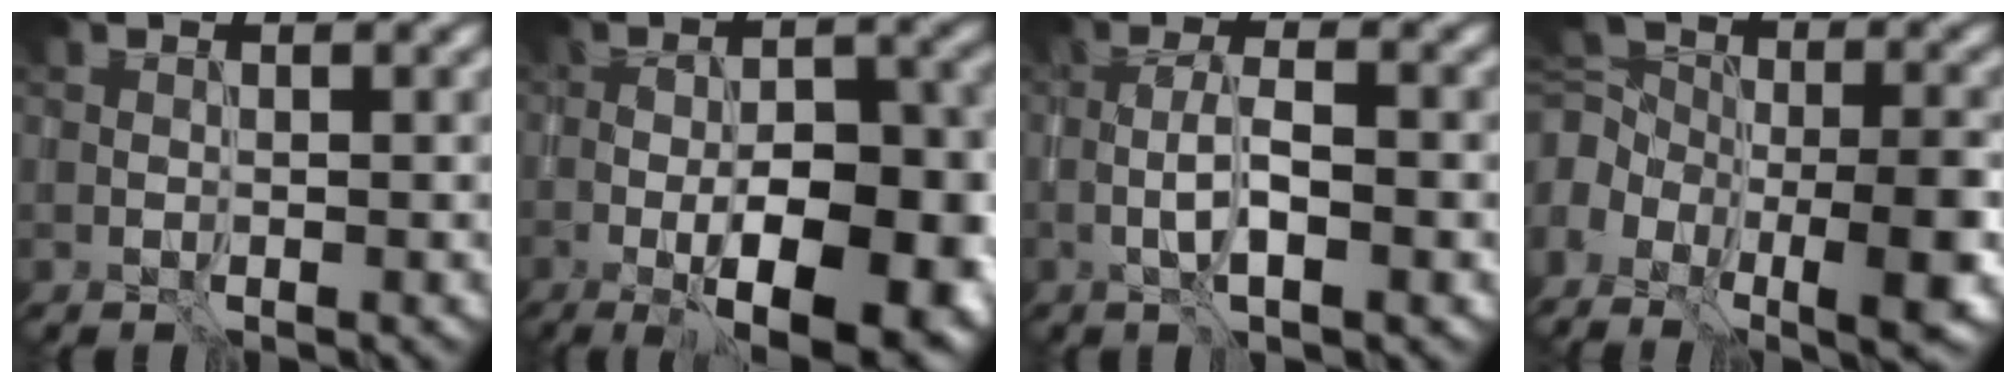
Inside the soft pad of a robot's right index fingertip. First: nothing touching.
{"total": 11.5, "force": [-4.1, 4.5, 9.8], "torque": [-0.126, 0.002, -0.058]}
{"total": 3.5, "force": [-0.7, 0.8, 3.3], "torque": [-0.062, 0.003, -0.015]}
{"total": 11.8, "force": [-5.1, 6.0, 8.7], "torque": [-0.160, 0.005, -0.065]}